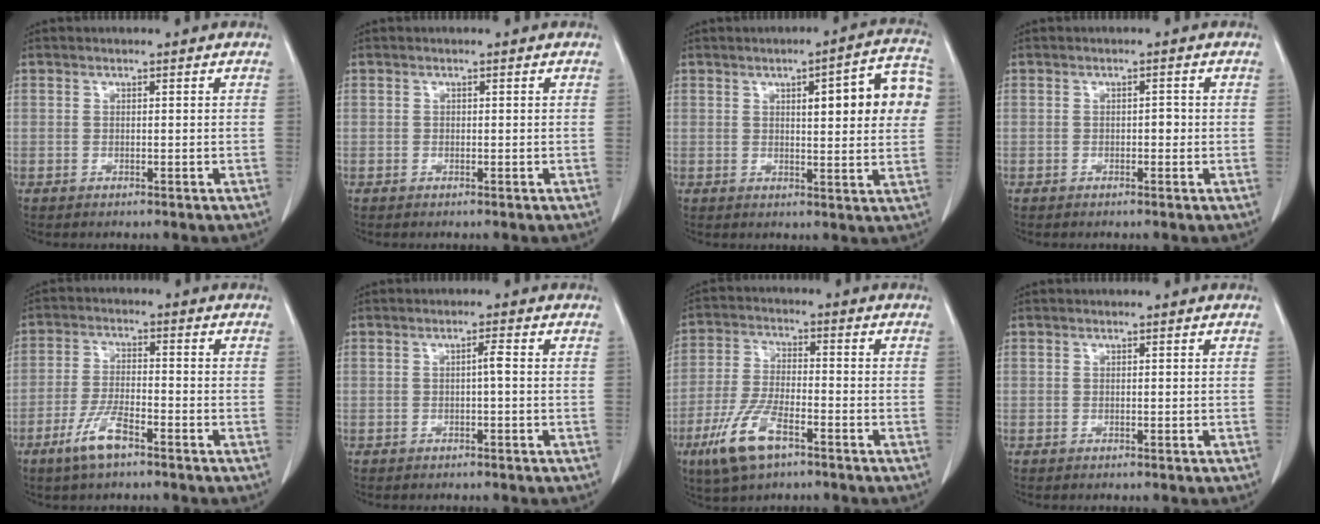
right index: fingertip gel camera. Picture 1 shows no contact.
{"total": 0.0}
{"total": 11.2, "force": [2.7, 2.3, 10.6], "torque": [-0.129, 0.021, 0.029]}
{"total": 1.1, "force": [-0.2, 0.5, 0.9], "torque": [-0.009, 0.003, -0.003]}
{"total": 6.1, "force": [-4.0, 1.3, 4.5], "torque": [-0.094, -0.004, -0.075]}
{"total": 1.3, "force": [-0.1, -0.1, 1.3], "torque": [-0.022, 0.002, -0.001]}
{"total": 9.6, "force": [-5.5, 3.1, 7.3], "torque": [-0.159, -0.011, -0.102]}
{"total": 0.0}